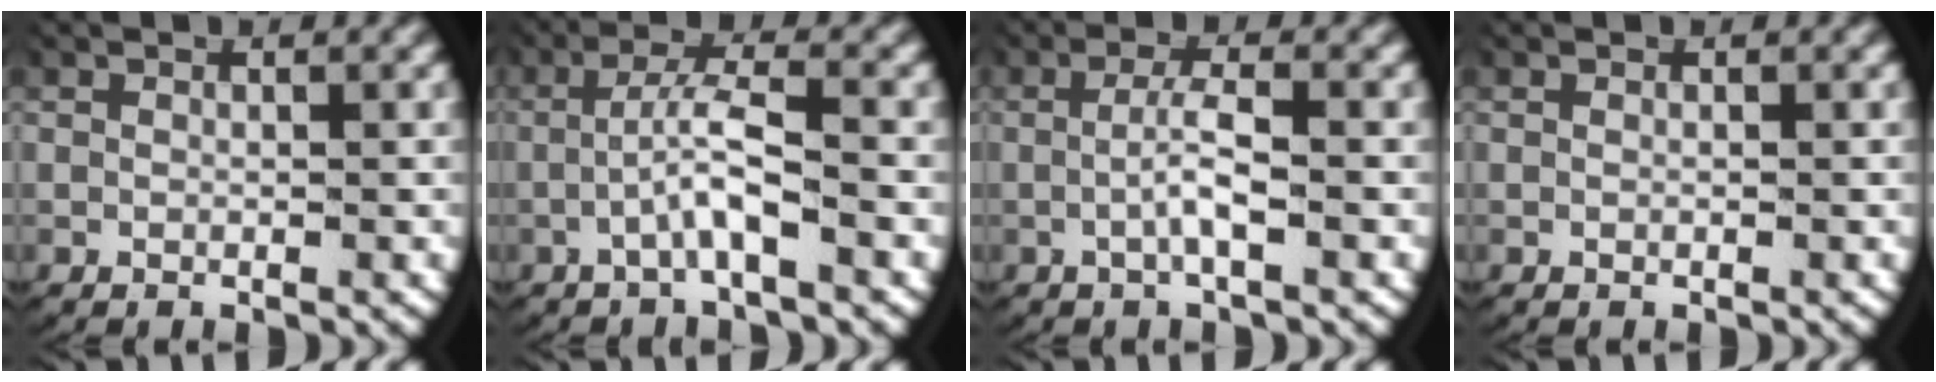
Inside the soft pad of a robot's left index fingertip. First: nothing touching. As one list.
[{"total": 3.8, "force": [-0.7, 1.1, 3.6], "torque": [-0.062, 0.010, -0.020]}, {"total": 2.8, "force": [-0.7, 0.5, 2.6], "torque": [-0.051, -0.001, -0.013]}, {"total": 0.0}]